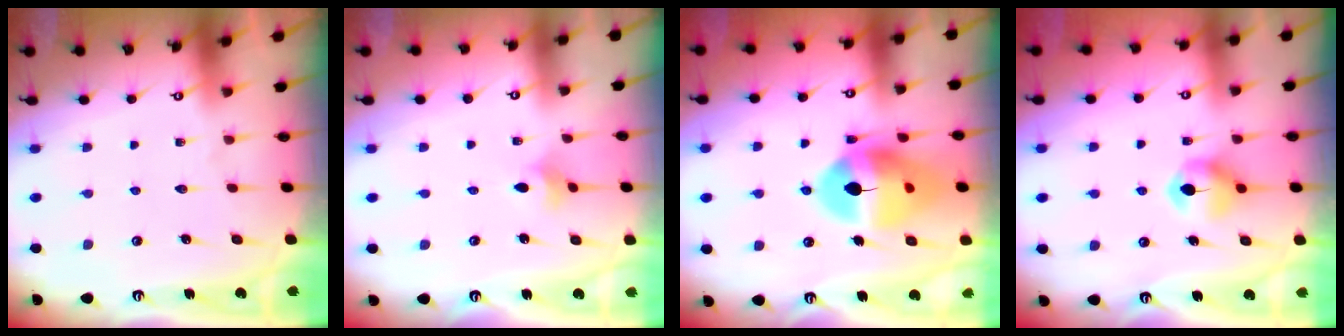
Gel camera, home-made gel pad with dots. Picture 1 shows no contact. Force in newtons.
{"total": 3.7, "press": 3.7, "slide": 0.7}
{"total": 15.8, "press": 15.7, "slide": 1.7}
{"total": 6.9, "press": 6.8, "slide": 0.4}